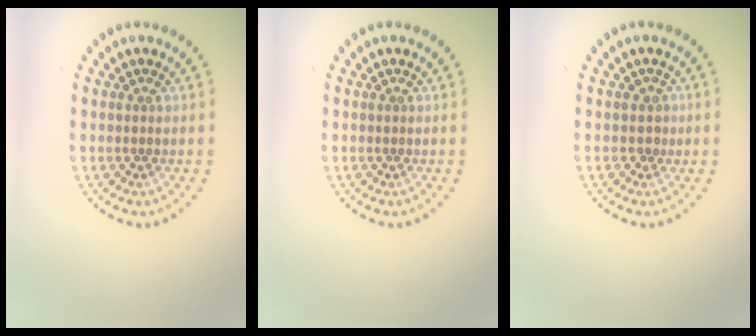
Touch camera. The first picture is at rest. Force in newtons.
{"total": 0.0}
{"total": 0.9, "press": 0.5, "slide": 0.8}